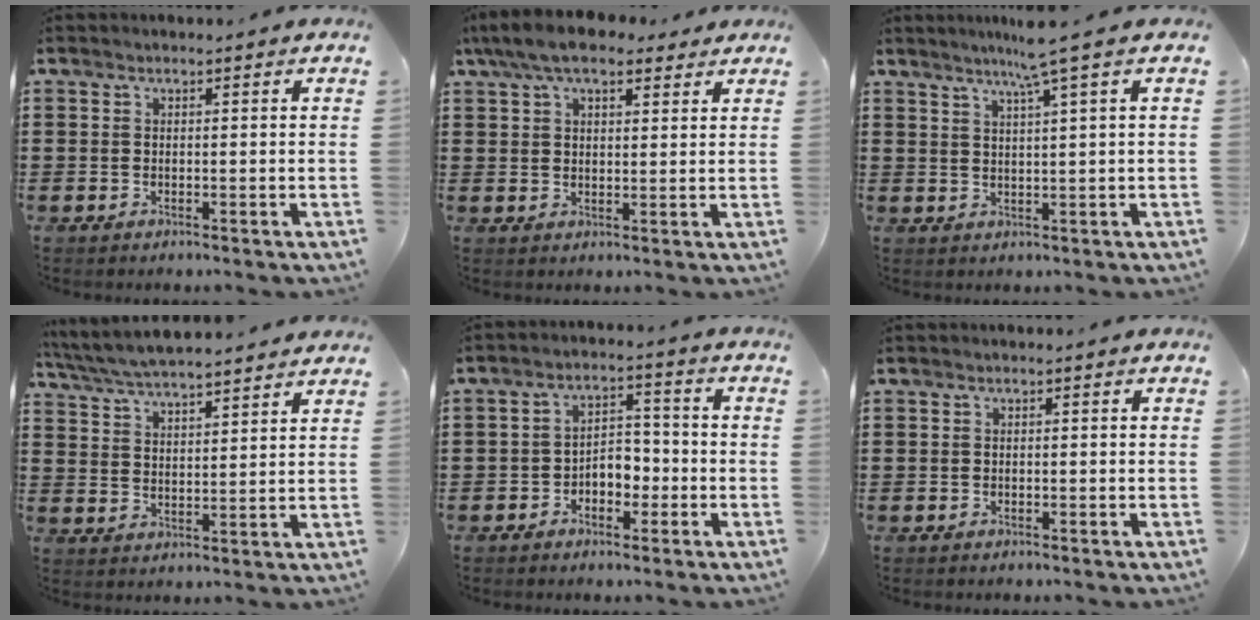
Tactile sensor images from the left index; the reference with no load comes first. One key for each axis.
{"total": 7.4, "fx": 5.5, "fy": 2.7, "fz": 4.2, "tx": -0.096, "ty": 0.000, "tz": 0.102}
{"total": 4.8, "fx": 2.8, "fy": -0.8, "fz": 3.8, "tx": -0.077, "ty": 0.002, "tz": 0.046}
{"total": 5.5, "fx": 5.3, "fy": 0.2, "fz": 1.5, "tx": -0.050, "ty": -0.024, "tz": 0.093}
{"total": 3.8, "fx": -2.1, "fy": 2.4, "fz": 2.1, "tx": -0.043, "ty": 0.011, "tz": -0.045}
{"total": 0.0}